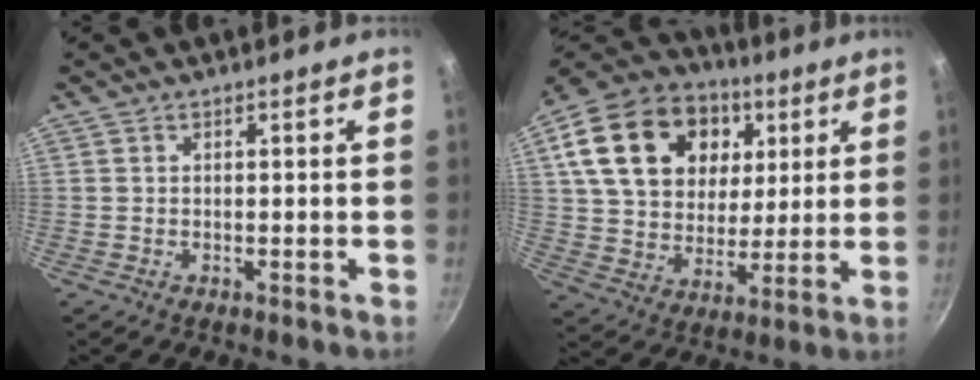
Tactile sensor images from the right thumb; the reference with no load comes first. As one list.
[{"total": 24.7, "force": [8.0, 18.1, 14.7], "torque": [-0.249, 0.003, 0.137]}]